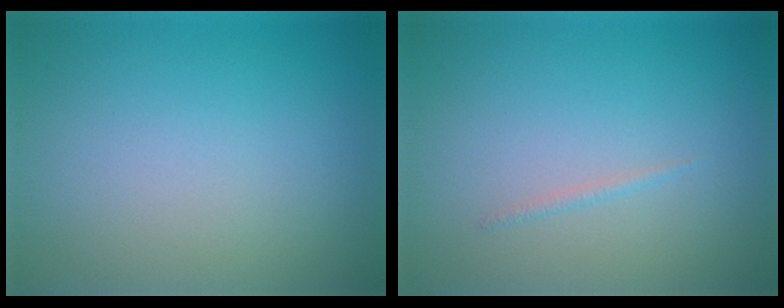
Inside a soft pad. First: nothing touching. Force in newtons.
{"total": 0.5, "press": 0.5, "slide": 0.0}